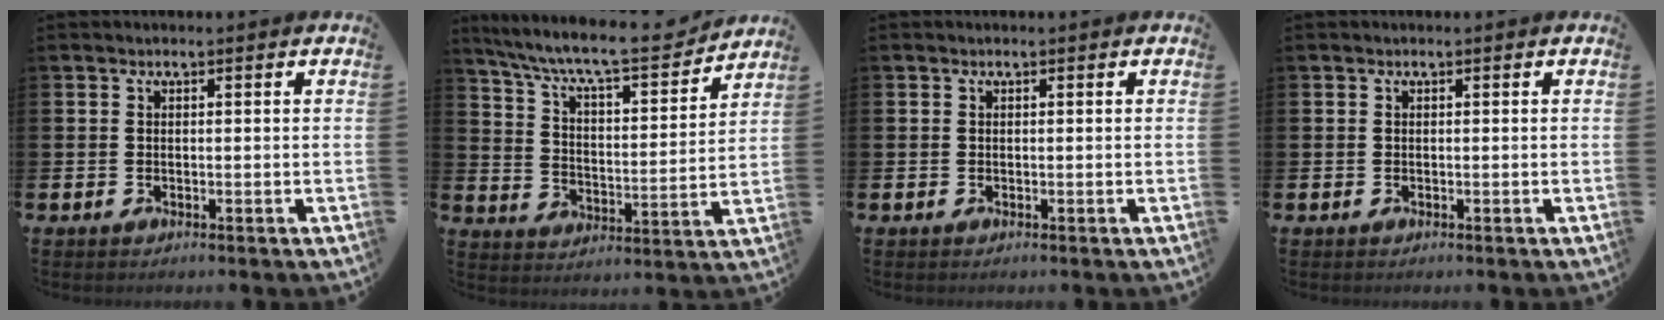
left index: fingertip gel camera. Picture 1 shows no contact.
{"total": 9.5, "force": [8.5, 1.4, 3.8], "torque": [-0.105, -0.059, 0.142]}
{"total": 0.0}
{"total": 0.0}